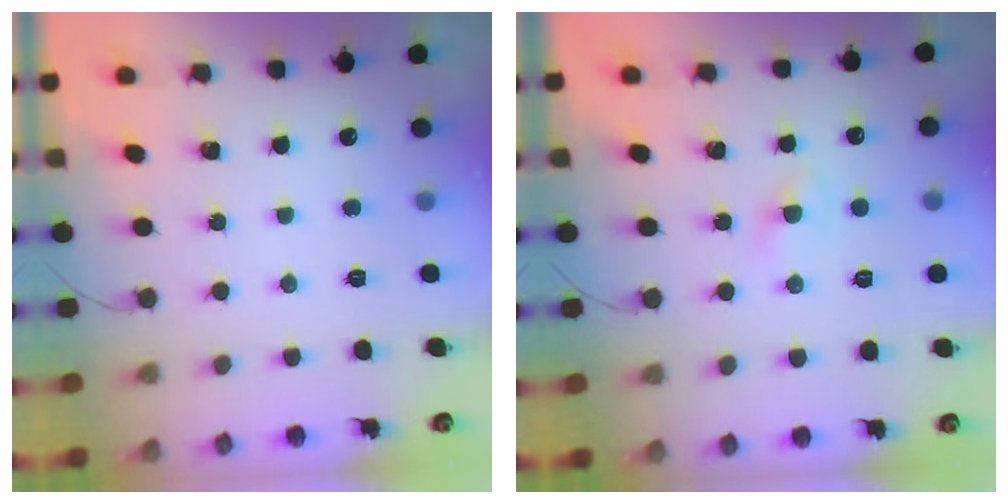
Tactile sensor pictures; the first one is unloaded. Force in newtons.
{"total": 1.2, "press": 1.0, "slide": 0.5}